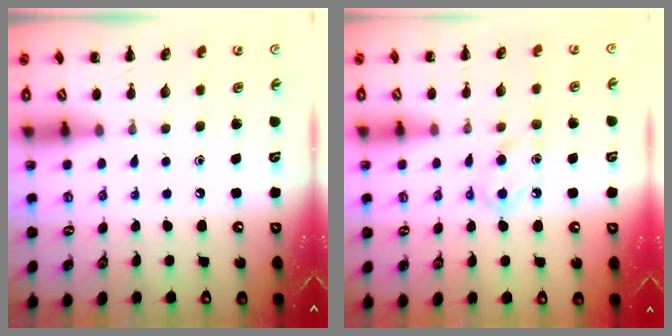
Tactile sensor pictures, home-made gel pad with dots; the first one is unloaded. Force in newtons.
{"total": 5.1, "press": 4.8, "slide": 1.6}